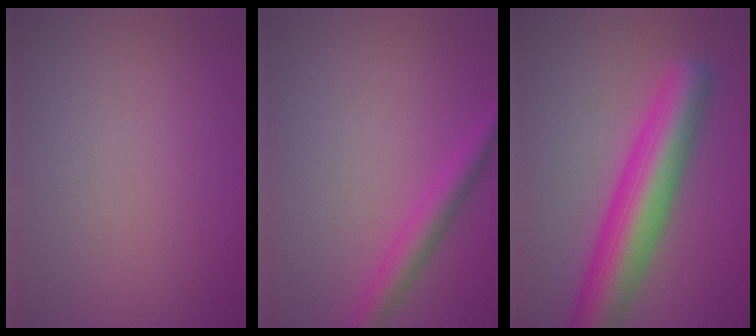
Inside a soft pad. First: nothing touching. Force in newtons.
{"total": 2.8, "press": 2.8, "slide": 0.2}
{"total": 8.4, "press": 8.4, "slide": 0.3}